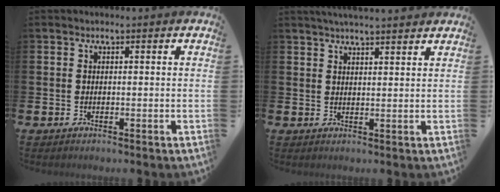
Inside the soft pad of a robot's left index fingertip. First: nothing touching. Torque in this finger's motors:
{"motor_torque": [0.89, -1.09, 0.58, 0.13]}